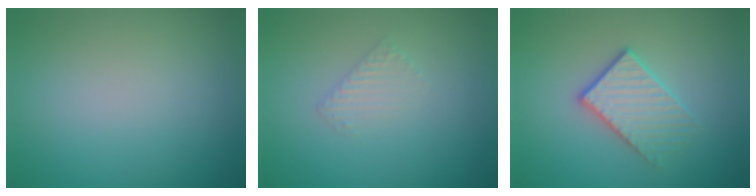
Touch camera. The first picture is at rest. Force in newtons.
{"total": 1.3, "press": 1.3, "slide": 0.3}
{"total": 2.9, "press": 2.6, "slide": 1.2}